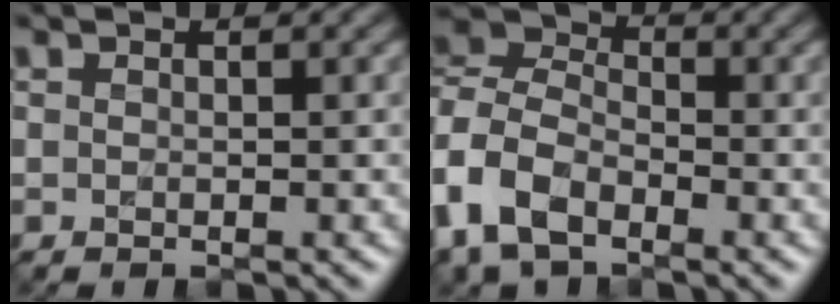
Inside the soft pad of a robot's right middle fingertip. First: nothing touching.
{"total": 8.7, "force": [-4.5, 5.5, 5.0], "torque": [-0.120, -0.011, -0.105]}